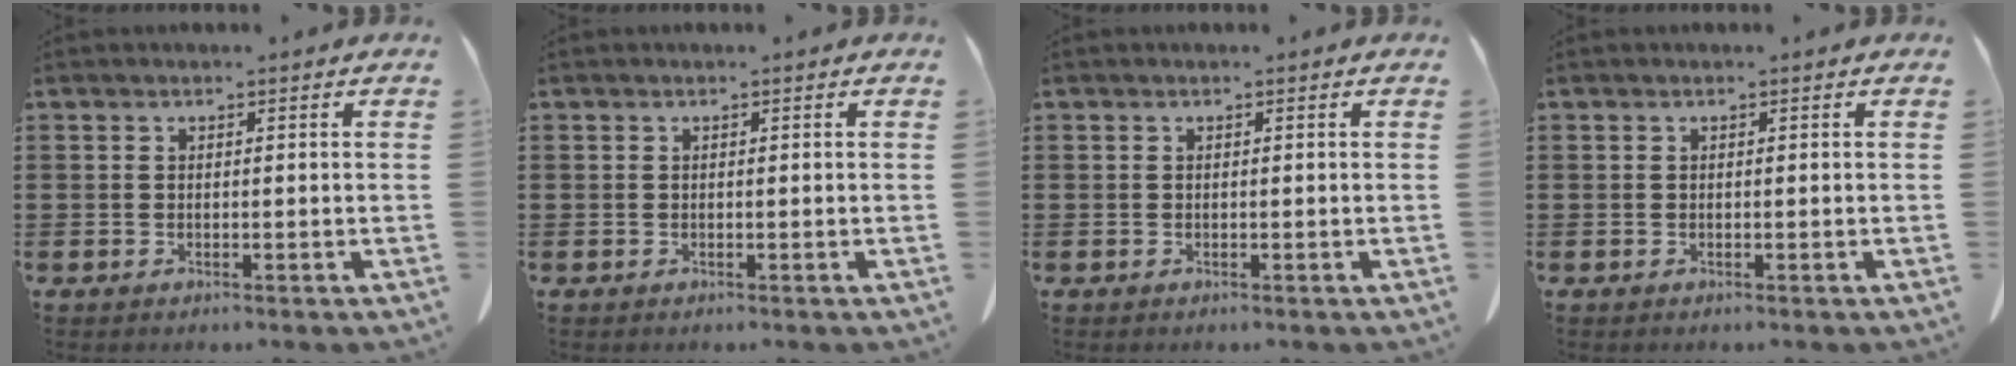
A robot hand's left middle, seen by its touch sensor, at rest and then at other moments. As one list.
[{"total": 0.0}, {"total": 0.0}, {"total": 0.0}]